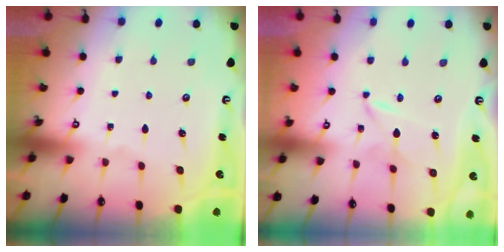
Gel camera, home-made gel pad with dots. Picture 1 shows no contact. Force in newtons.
{"total": 2.1, "press": 2.1, "slide": 0.4}